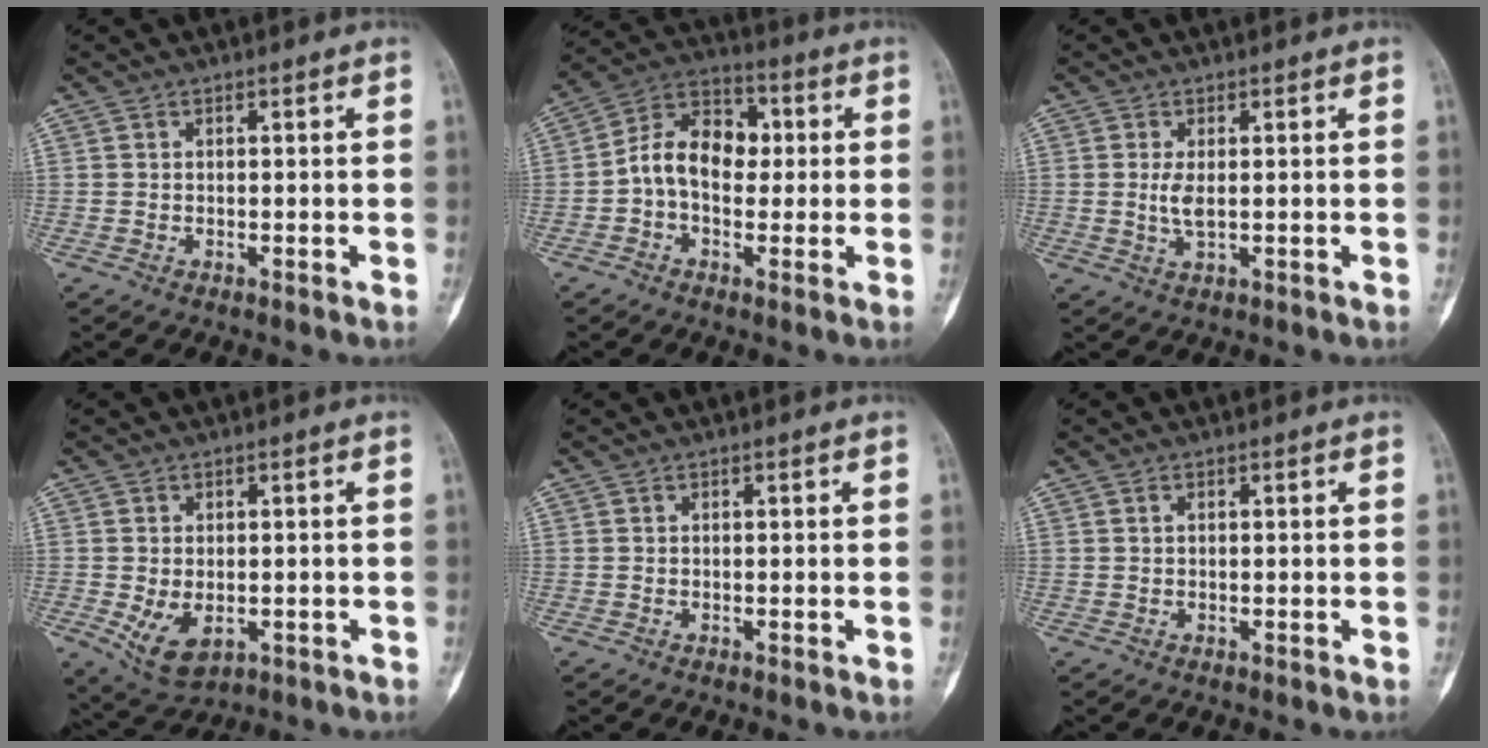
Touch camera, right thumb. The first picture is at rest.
{"total": 11.2, "force": [-0.1, 7.7, 8.1], "torque": [-0.114, 0.035, -0.012]}
{"total": 2.9, "force": [0.3, 1.1, 2.7], "torque": [-0.059, -0.007, 0.011]}
{"total": 6.8, "force": [-1.6, 4.2, 5.1], "torque": [-0.082, -0.007, -0.012]}
{"total": 0.0}
{"total": 0.6, "force": [0.3, 0.3, 0.4], "torque": [-0.009, 0.004, 0.005]}